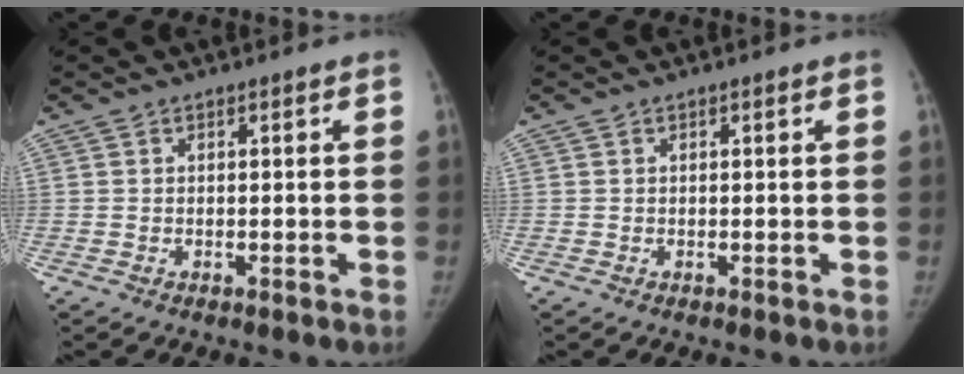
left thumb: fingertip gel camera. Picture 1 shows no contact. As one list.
[{"total": 0.0}]